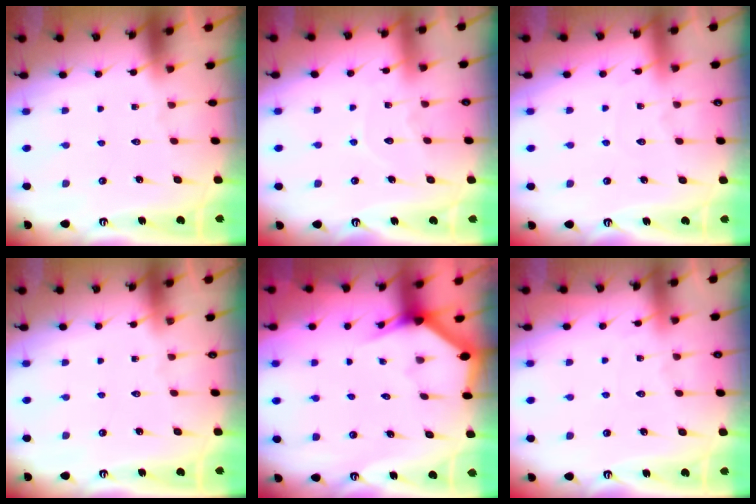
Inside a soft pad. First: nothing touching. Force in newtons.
{"total": 6.0, "press": 6.0, "slide": 0.6}
{"total": 2.7, "press": 2.7, "slide": 0.3}
{"total": 0.0}
{"total": 3.0, "press": 3.0, "slide": 0.1}
{"total": 5.1, "press": 5.0, "slide": 0.6}